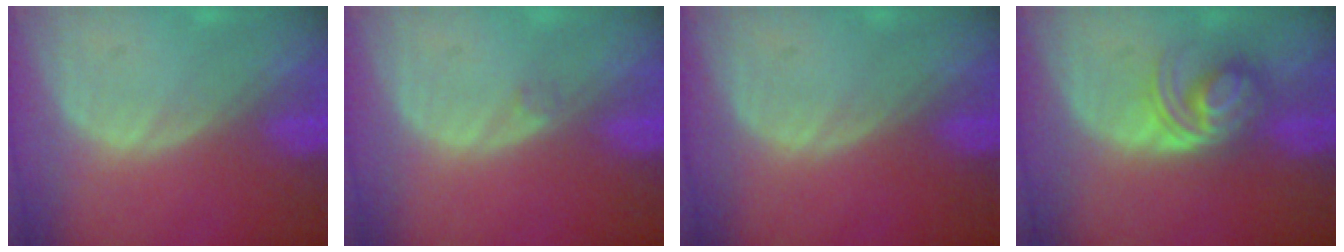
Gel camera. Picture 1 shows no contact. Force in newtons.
{"total": 0.5, "press": 0.5, "slide": 0.1}
{"total": 0.0}
{"total": 5.7, "press": 5.4, "slide": 1.9}